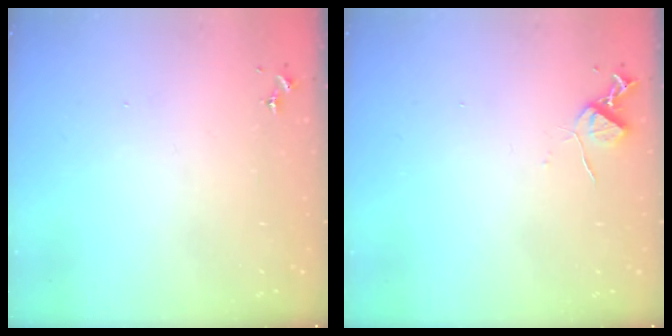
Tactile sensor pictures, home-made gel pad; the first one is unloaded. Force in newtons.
{"total": 6.3, "press": 6.3, "slide": 0.9}